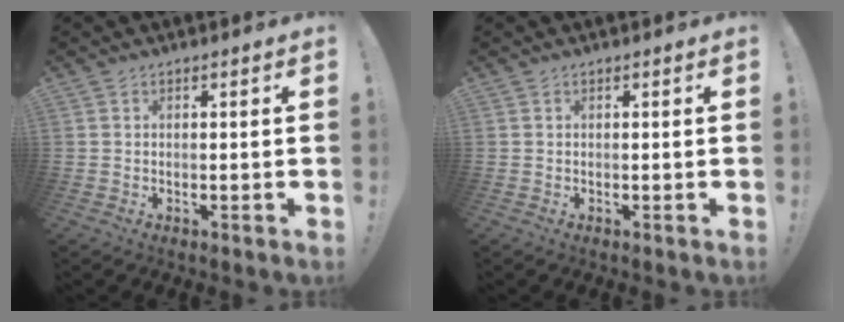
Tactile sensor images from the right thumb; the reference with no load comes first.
{"total": 0.0}